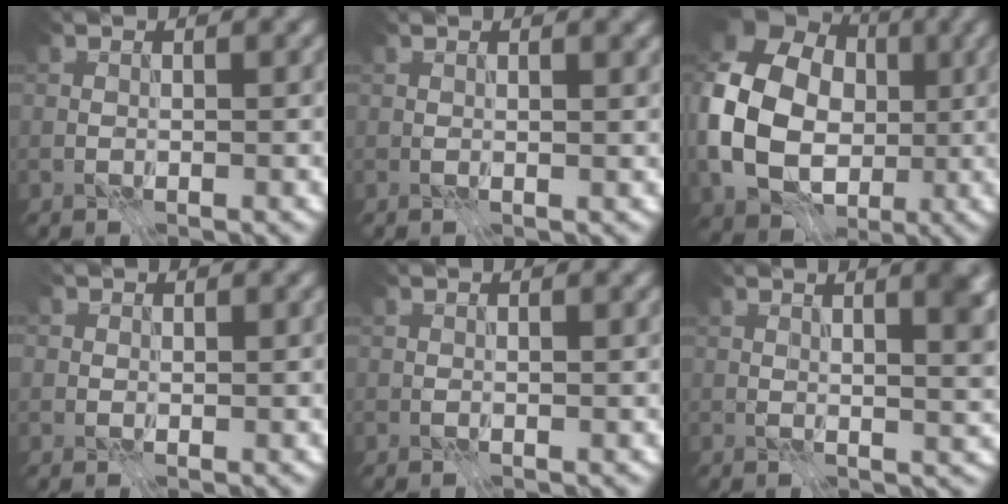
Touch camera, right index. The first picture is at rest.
{"total": 0.9, "force": [0.5, 0.2, 0.7], "torque": [-0.011, 0.000, 0.012]}
{"total": 13.1, "force": [-0.8, 10.1, 8.2], "torque": [-0.180, -0.001, -0.021]}
{"total": 1.6, "force": [0.9, 1.3, 0.4], "torque": [0.000, 0.003, 0.012]}
{"total": 0.0}
{"total": 3.8, "force": [1.9, 0.7, 3.2], "torque": [-0.036, 0.002, 0.031]}